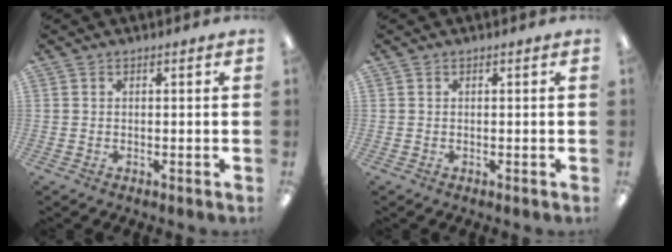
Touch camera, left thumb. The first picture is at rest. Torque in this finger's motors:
{"motor_torque": [-0.17, 0.05, 0.00, 0.00, 0.00]}